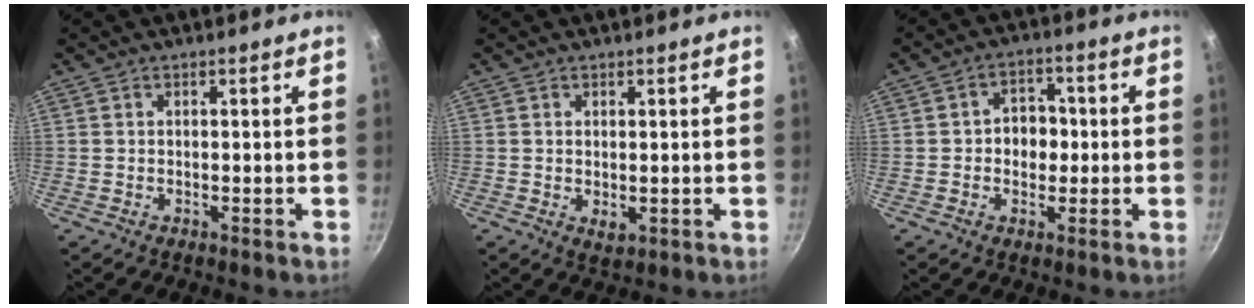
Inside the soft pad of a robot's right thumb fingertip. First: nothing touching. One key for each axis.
{"total": 2.3, "fx": 0.1, "fy": 1.3, "fz": 1.9, "tx": -0.030, "ty": -0.008, "tz": 0.004}
{"total": 6.2, "fx": -0.3, "fy": 4.9, "fz": 3.7, "tx": -0.017, "ty": 0.009, "tz": -0.009}